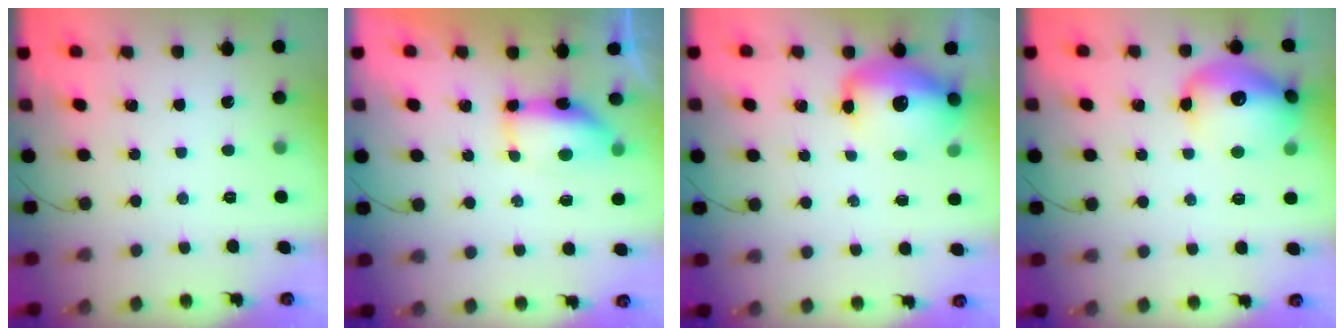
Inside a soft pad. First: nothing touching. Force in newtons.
{"total": 14.1, "press": 9.7, "slide": 10.3}
{"total": 12.9, "press": 12.4, "slide": 3.4}
{"total": 15.6, "press": 15.4, "slide": 2.2}